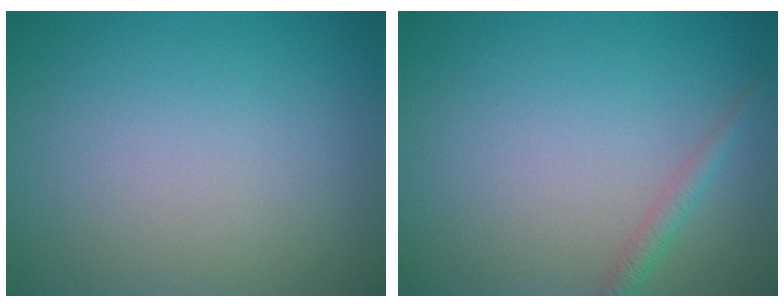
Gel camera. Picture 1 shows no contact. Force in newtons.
{"total": 1.4, "press": 1.4, "slide": 0.0}